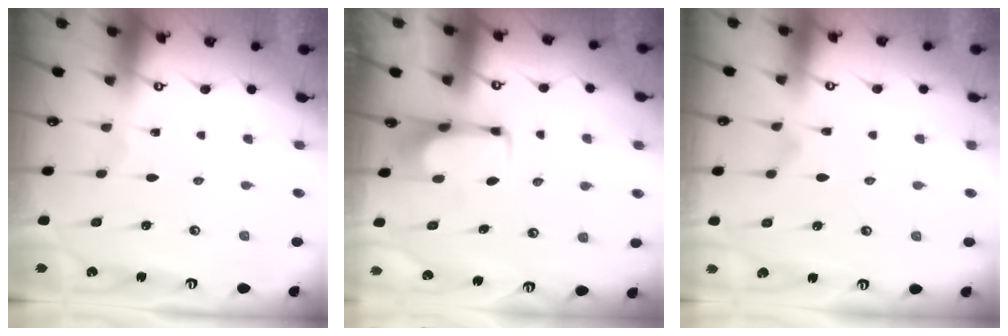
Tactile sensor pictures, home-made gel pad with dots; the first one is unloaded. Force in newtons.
{"total": 1.6, "press": 1.5, "slide": 0.3}
{"total": 2.1, "press": 1.9, "slide": 1.0}